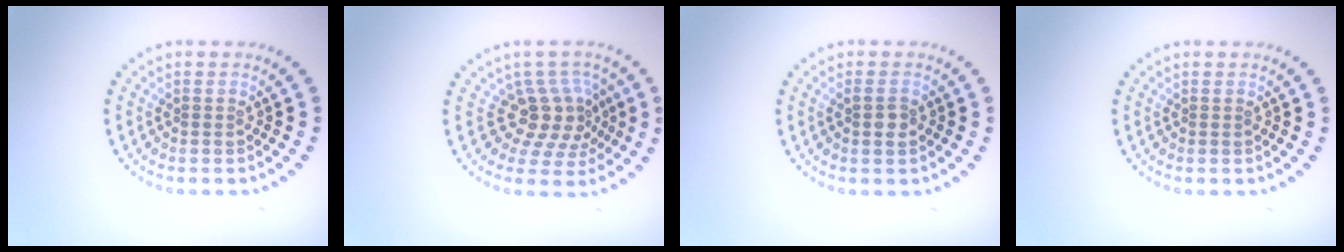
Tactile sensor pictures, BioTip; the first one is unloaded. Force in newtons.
{"total": 3.8, "press": 2.9, "slide": 2.5}
{"total": 1.3, "press": 1.3, "slide": 0.3}
{"total": 0.0}